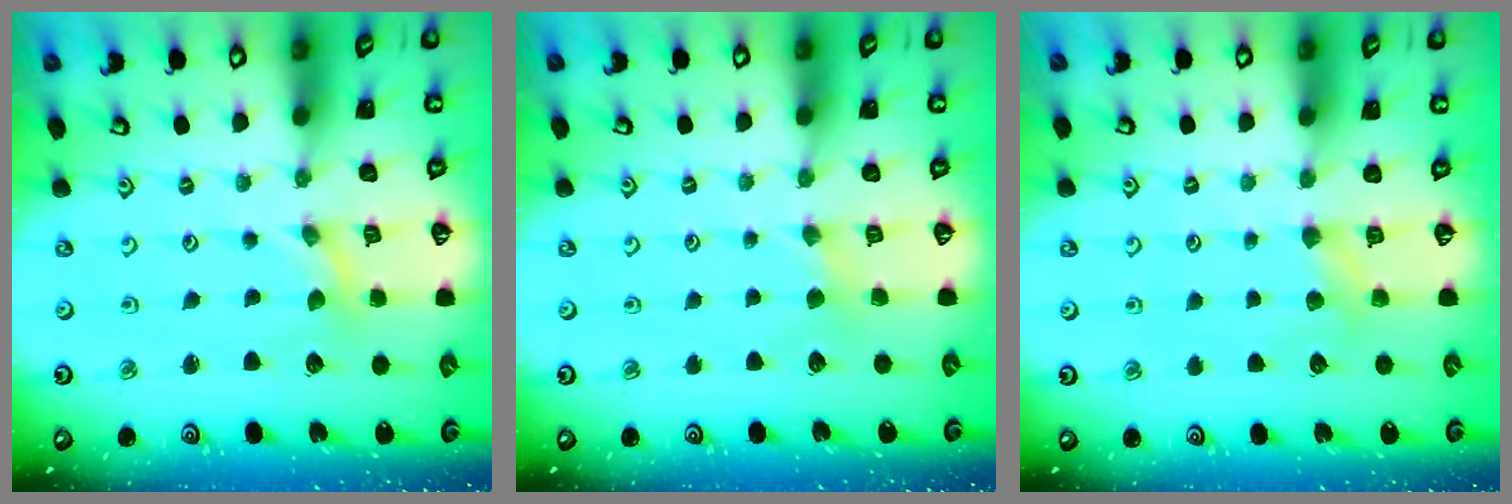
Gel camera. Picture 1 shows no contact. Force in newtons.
{"total": 1.9, "press": 1.9, "slide": 0.4}
{"total": 5.0, "press": 5.0, "slide": 0.6}